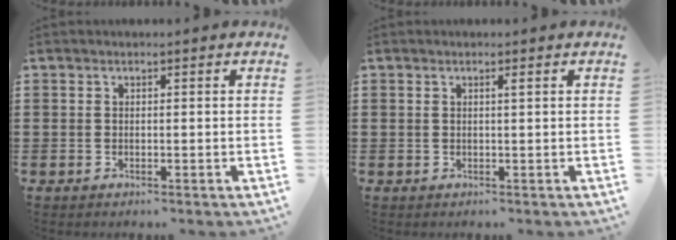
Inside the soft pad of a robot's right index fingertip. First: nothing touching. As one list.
[{"total": 0.6, "force": [0.3, 0.0, 0.5], "torque": [-0.010, -0.001, 0.006]}]